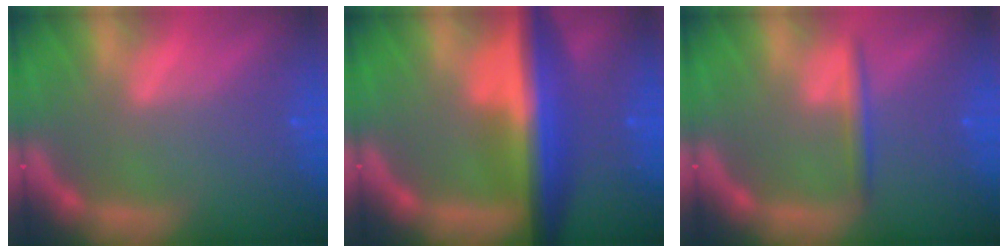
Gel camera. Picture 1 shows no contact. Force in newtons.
{"total": 10.0}
{"total": 1.9}